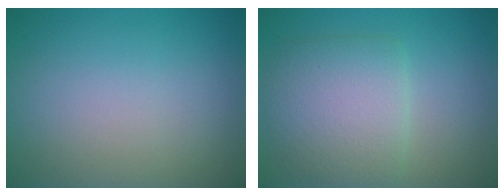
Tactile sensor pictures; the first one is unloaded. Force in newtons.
{"total": 5.5, "press": 5.5, "slide": 0.1}